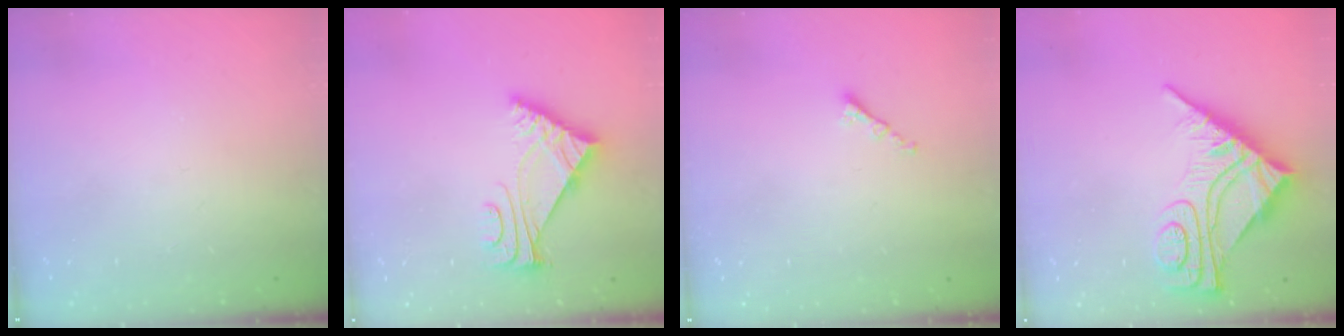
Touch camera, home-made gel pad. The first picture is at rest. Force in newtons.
{"total": 6.6, "press": 6.6, "slide": 1.0}
{"total": 1.4, "press": 1.2, "slide": 0.6}
{"total": 12.1, "press": 12.0, "slide": 1.4}